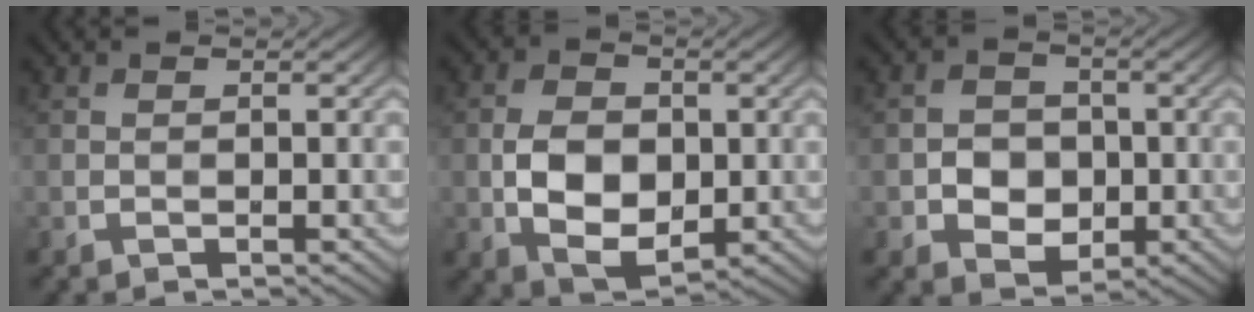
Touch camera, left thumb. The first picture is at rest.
{"total": 7.6, "force": [-0.8, 5.1, 5.5], "torque": [-0.108, -0.005, -0.018]}
{"total": 4.8, "force": [-1.1, 4.0, 2.6], "torque": [-0.044, -0.004, -0.023]}